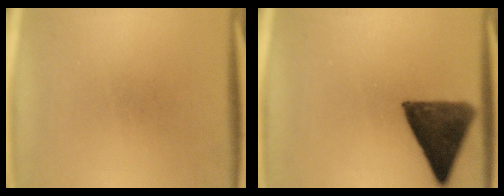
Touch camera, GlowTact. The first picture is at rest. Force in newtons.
{"total": 11.6}